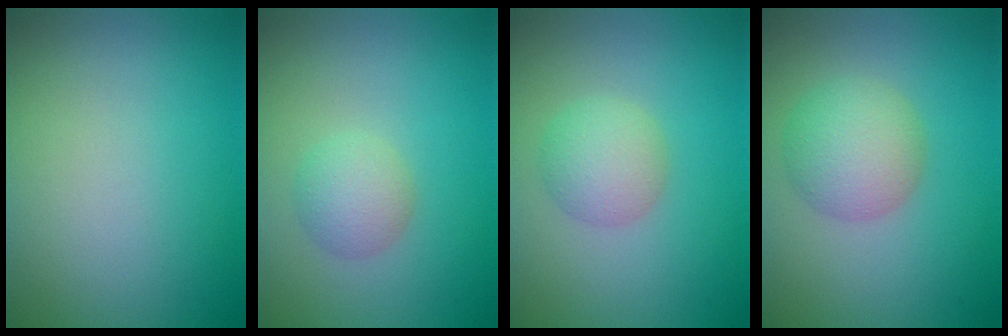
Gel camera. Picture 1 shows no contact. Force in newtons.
{"total": 2.3, "press": 2.3, "slide": 0.1}
{"total": 2.9, "press": 2.9, "slide": 0.1}
{"total": 4.3, "press": 4.3, "slide": 0.1}